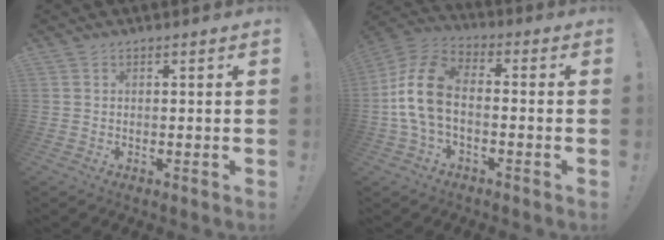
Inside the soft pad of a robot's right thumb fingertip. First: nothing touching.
{"total": 13.8, "force": [-1.1, 8.3, 11.0], "torque": [-0.229, 0.022, -0.015]}